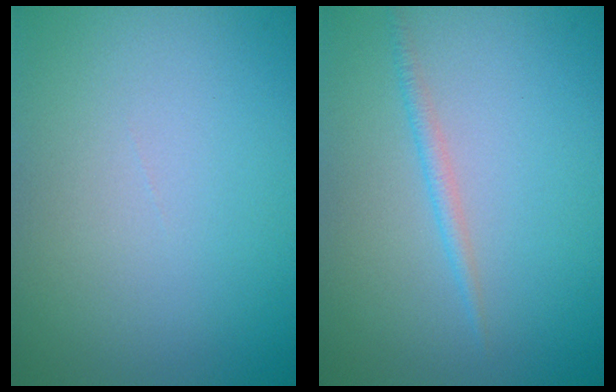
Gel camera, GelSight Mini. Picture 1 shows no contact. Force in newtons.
{"total": 1.2, "press": 1.2, "slide": 0.1}